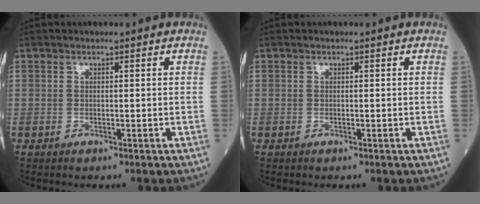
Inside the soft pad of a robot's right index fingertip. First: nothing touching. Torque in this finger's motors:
{"motor_torque": [0.01, 0.00, 0.00, -0.01]}